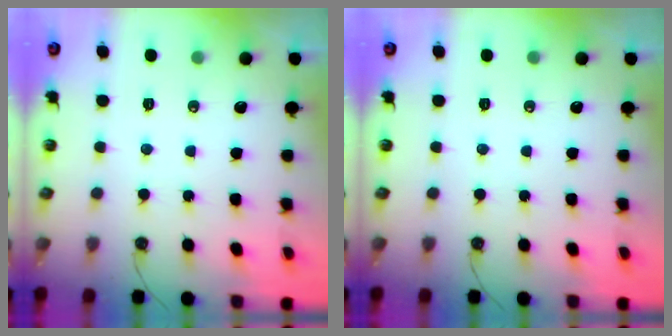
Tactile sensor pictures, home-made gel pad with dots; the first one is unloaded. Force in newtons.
{"total": 0.0}